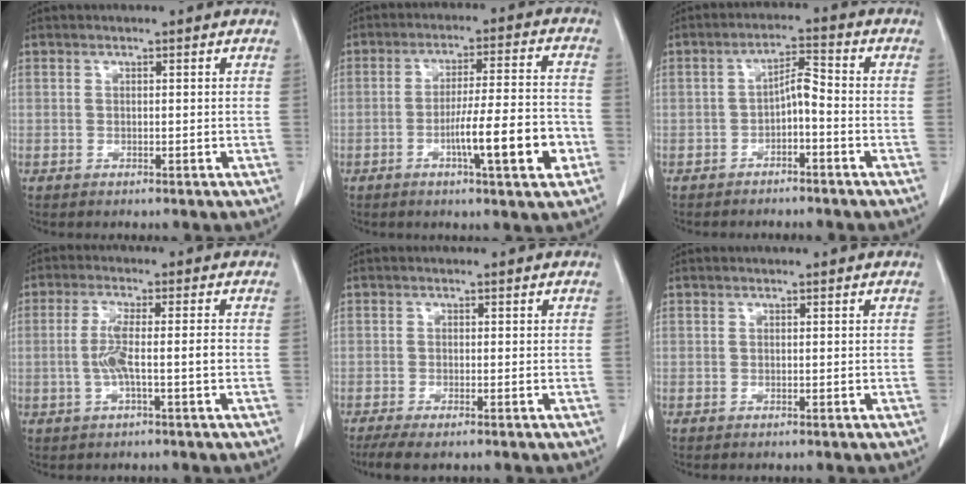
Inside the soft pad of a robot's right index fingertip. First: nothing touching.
{"total": 11.3, "force": [-4.0, 0.8, 10.6], "torque": [-0.165, 0.002, -0.062]}
{"total": 4.0, "force": [-1.6, 1.1, 3.5], "torque": [-0.065, 0.017, -0.026]}
{"total": 5.4, "force": [-1.0, 0.2, 5.3], "torque": [-0.106, 0.004, -0.016]}
{"total": 4.0, "force": [-2.9, 1.0, 2.5], "torque": [-0.046, -0.011, -0.045]}
{"total": 0.0}